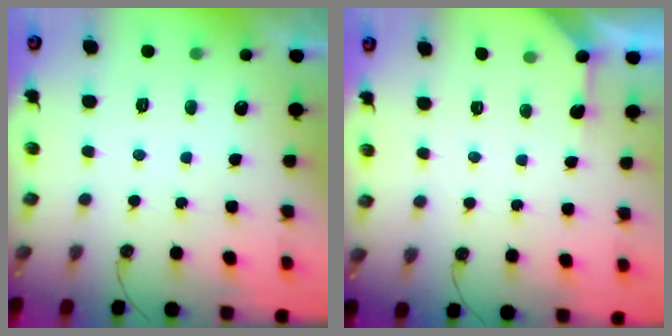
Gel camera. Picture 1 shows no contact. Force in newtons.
{"total": 1.6, "press": 1.5, "slide": 0.3}